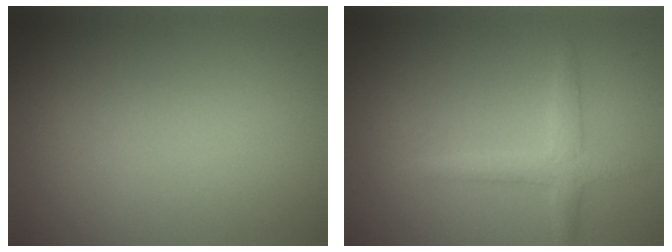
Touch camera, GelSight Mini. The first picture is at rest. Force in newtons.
{"total": 2.2, "press": 2.2, "slide": 0.1}